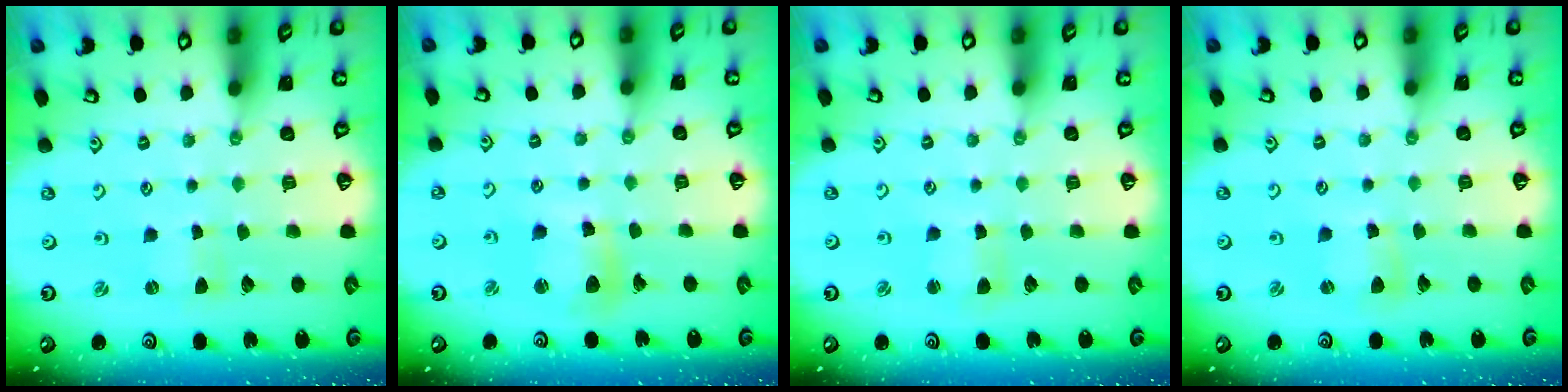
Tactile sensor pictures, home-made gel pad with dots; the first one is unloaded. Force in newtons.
{"total": 10.4, "press": 10.3, "slide": 1.4}
{"total": 2.7, "press": 2.7, "slide": 0.3}
{"total": 4.2, "press": 4.1, "slide": 0.4}